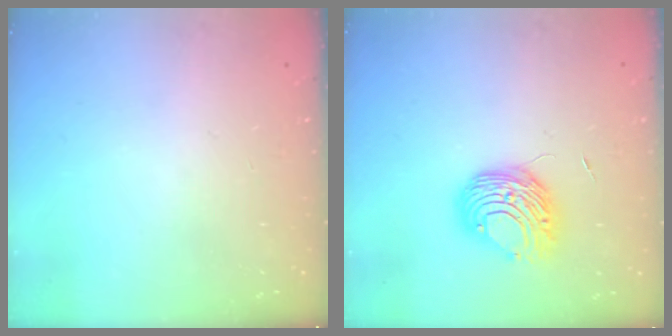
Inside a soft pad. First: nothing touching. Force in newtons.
{"total": 9.1, "press": 9.1, "slide": 0.4}